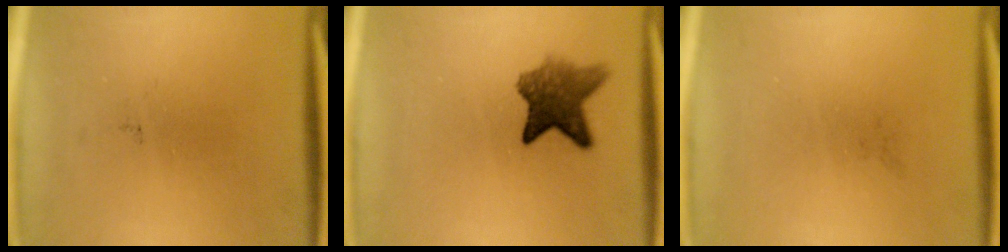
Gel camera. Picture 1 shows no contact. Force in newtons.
{"total": 7.0}
{"total": 0.0}